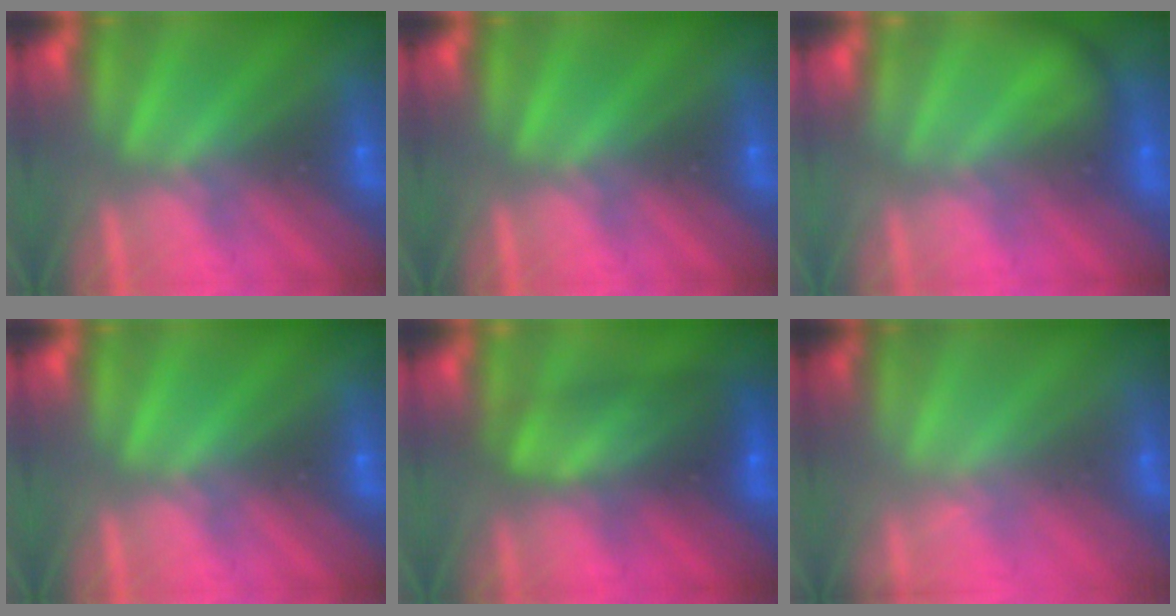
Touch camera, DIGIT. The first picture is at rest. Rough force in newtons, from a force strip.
{"total": 0.0}
{"total": 2.2}
{"total": 0.0}
{"total": 8.7}
{"total": 1.6}